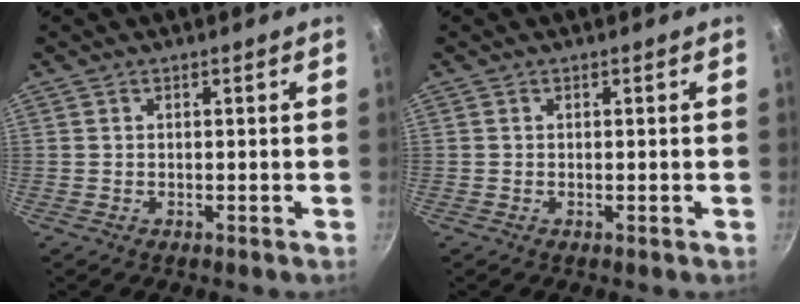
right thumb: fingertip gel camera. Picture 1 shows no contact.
{"total": 0.0}